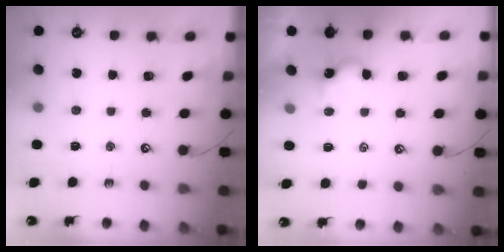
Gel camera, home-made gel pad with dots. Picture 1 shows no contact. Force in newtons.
{"total": 1.2, "press": 1.1, "slide": 0.3}